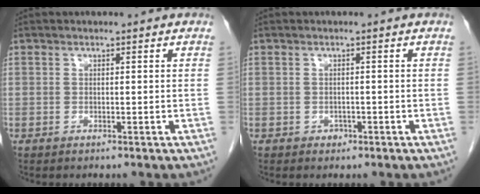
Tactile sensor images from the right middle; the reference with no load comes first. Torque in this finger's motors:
{"motor_torque": [0.20, 0.01, -0.02, -0.01]}